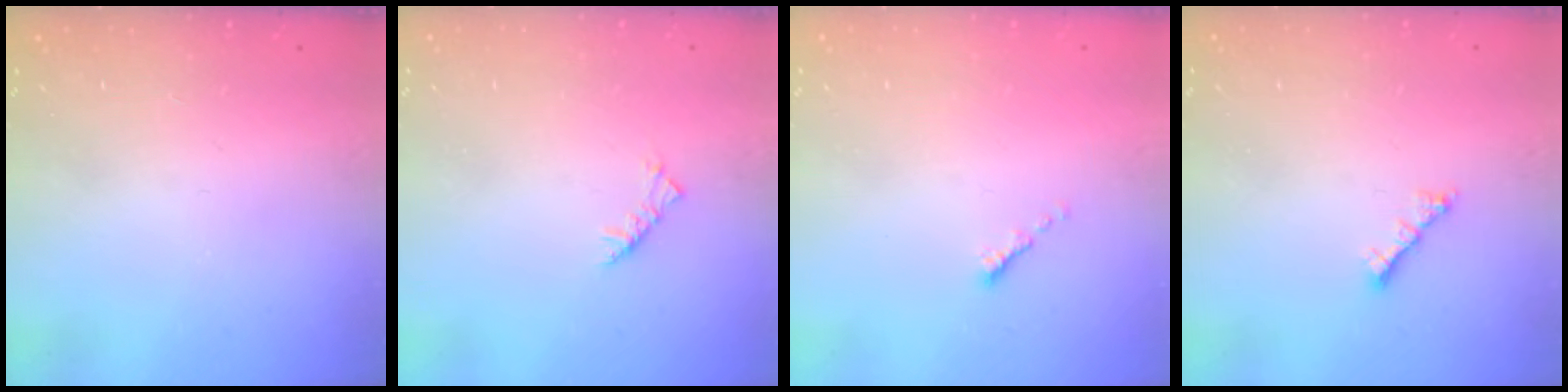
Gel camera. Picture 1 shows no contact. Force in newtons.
{"total": 2.5, "press": 2.4, "slide": 0.7}
{"total": 0.6, "press": 0.5, "slide": 0.2}
{"total": 2.0, "press": 1.9, "slide": 0.5}